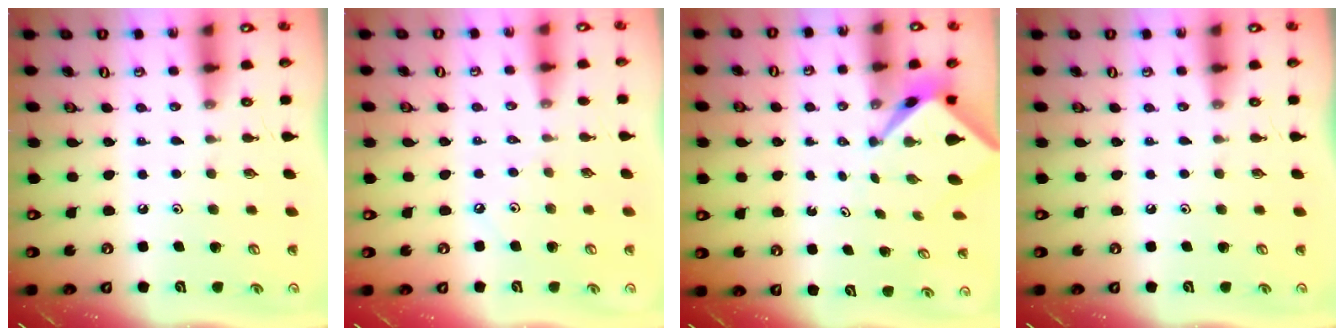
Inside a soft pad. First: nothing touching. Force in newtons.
{"total": 2.0, "press": 1.9, "slide": 0.4}
{"total": 2.7, "press": 2.7, "slide": 0.2}
{"total": 0.0}